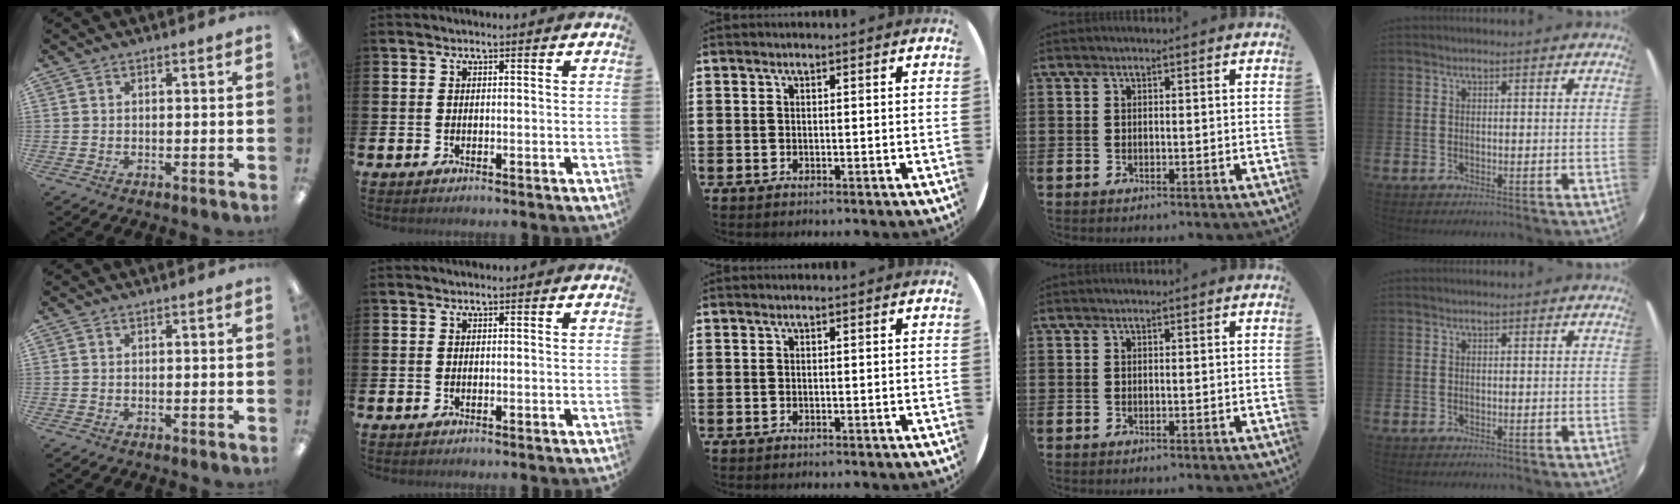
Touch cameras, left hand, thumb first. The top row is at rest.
{}